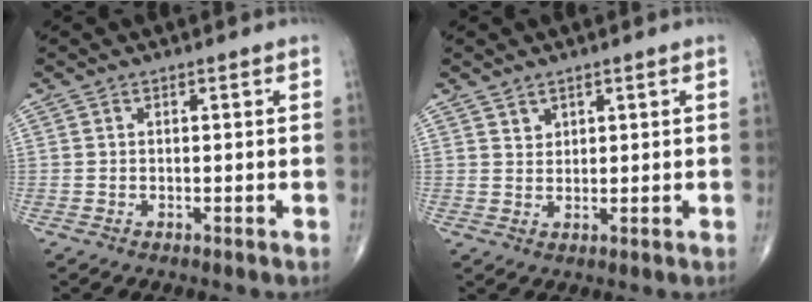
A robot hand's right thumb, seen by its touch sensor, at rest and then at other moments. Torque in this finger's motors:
{"motor_torque": [0.07, -0.05, -0.03, -0.10, 0.01]}